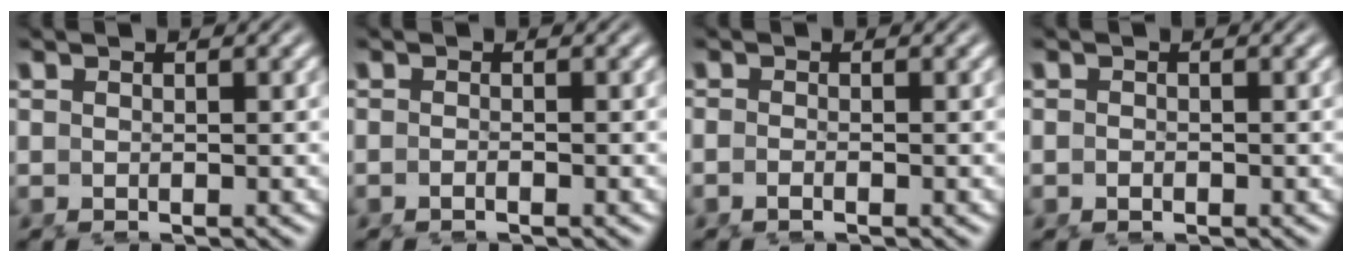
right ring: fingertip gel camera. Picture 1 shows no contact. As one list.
[{"total": 1.0, "force": [-0.9, -0.3, 0.3], "torque": [-0.004, -0.002, -0.017]}, {"total": 1.2, "force": [-1.0, -0.1, 0.6], "torque": [-0.012, -0.004, -0.017]}, {"total": 0.7, "force": [-0.6, -0.2, 0.1], "torque": [0.000, -0.010, -0.005]}]